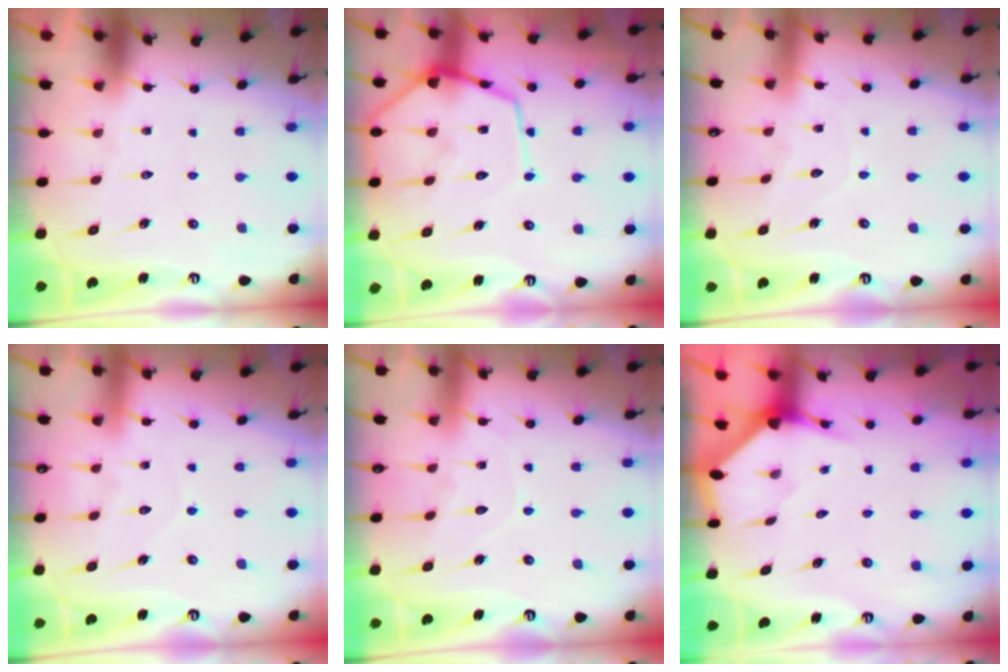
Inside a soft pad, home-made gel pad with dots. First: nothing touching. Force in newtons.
{"total": 15.7, "press": 15.6, "slide": 1.4}
{"total": 4.6, "press": 4.6, "slide": 0.2}
{"total": 3.7, "press": 3.7, "slide": 0.3}
{"total": 6.8, "press": 6.8, "slide": 0.7}
{"total": 2.8, "press": 2.8, "slide": 0.3}